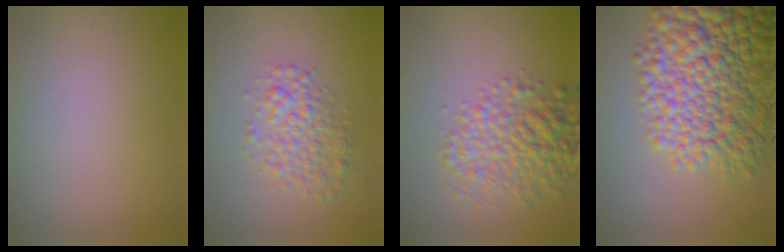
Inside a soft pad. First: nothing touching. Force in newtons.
{"total": 3.1, "press": 3.1, "slide": 0.1}
{"total": 5.5, "press": 5.5, "slide": 0.2}
{"total": 10.5, "press": 10.5, "slide": 0.3}